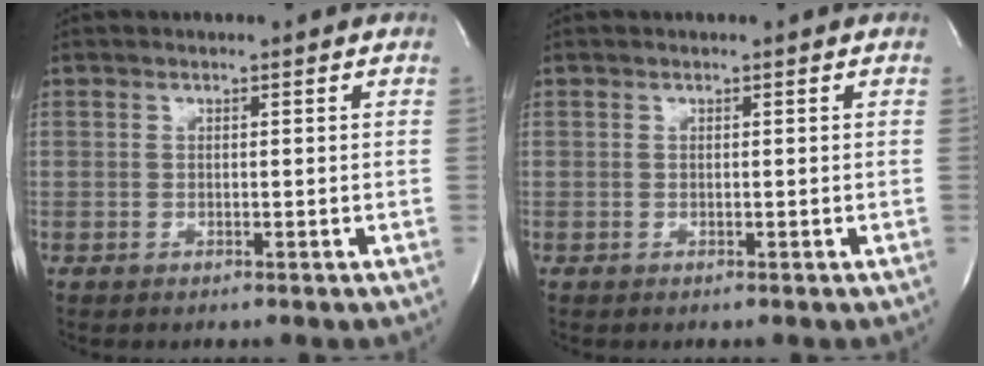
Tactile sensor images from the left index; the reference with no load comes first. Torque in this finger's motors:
{"motor_torque": [-0.09, 0.09, 0.00, -0.01]}